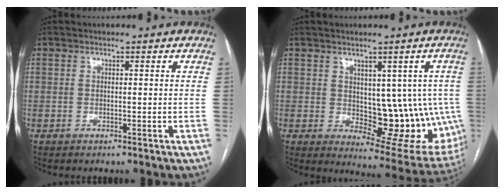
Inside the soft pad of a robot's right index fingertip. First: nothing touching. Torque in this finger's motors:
{"motor_torque": [0.85, 0.36, 0.14, 0.03]}